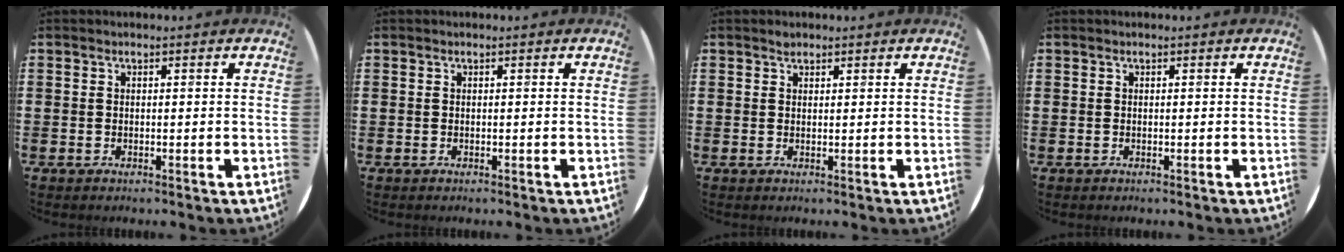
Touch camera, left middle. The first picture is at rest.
{"total": 0.0}
{"total": 0.9, "force": [0.7, 0.4, 0.1], "torque": [0.006, -0.002, 0.012]}
{"total": 0.0}